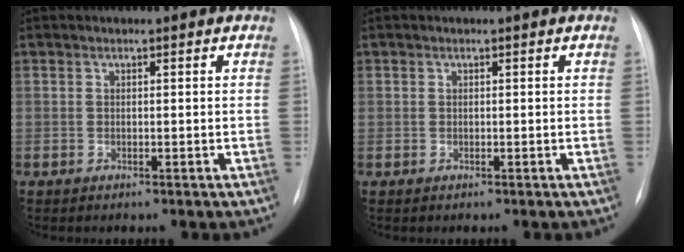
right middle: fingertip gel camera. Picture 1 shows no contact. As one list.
[{"total": 0.7, "force": [0.0, 0.7, -0.1], "torque": [0.005, 0.005, -0.004]}]